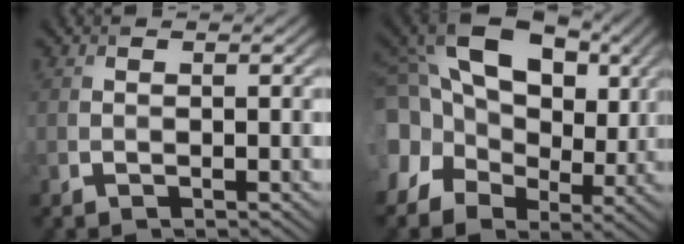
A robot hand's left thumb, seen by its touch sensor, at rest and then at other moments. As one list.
[{"total": 20.8, "force": [4.9, 16.0, 12.3], "torque": [-0.300, 0.029, 0.085]}]